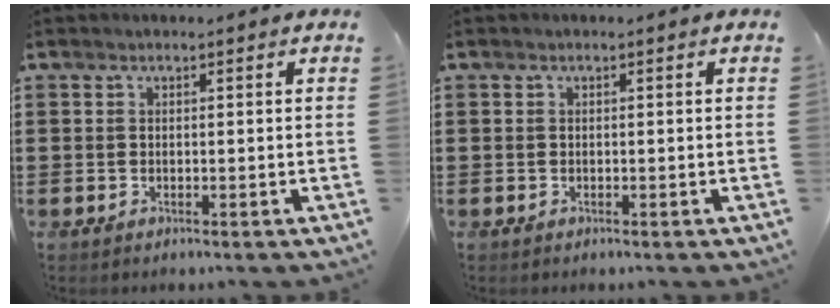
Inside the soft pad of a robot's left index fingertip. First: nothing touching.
{"total": 0.0}